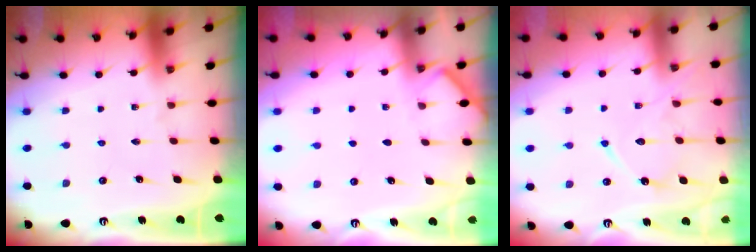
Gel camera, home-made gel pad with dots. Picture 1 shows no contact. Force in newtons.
{"total": 3.1, "press": 3.1, "slide": 0.4}
{"total": 12.1, "press": 12.1, "slide": 0.5}